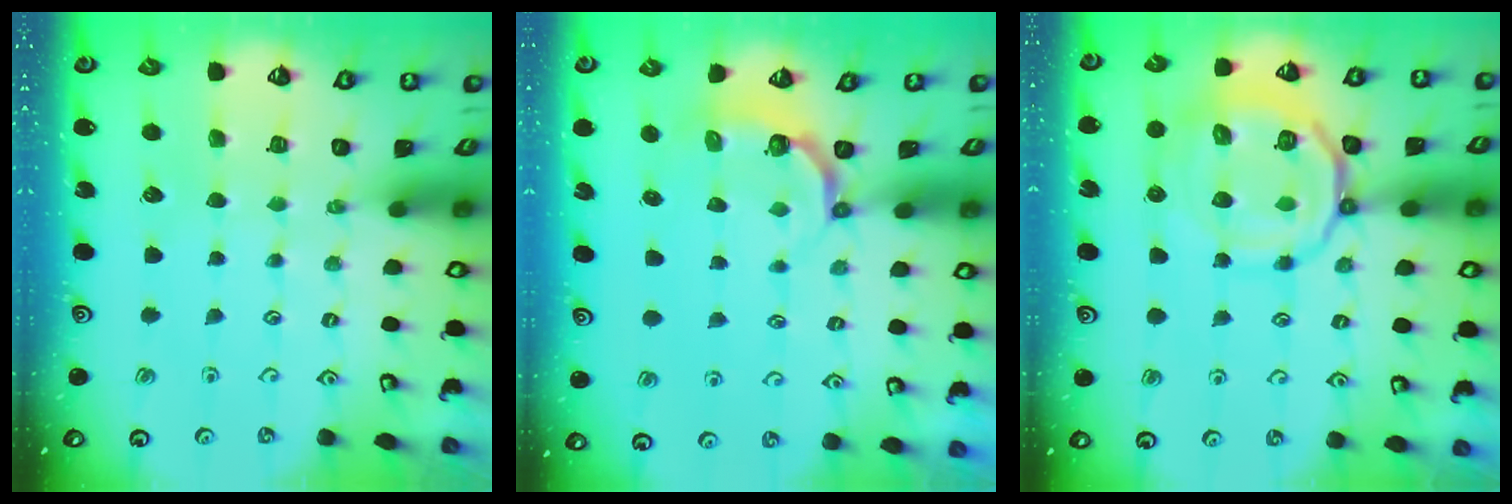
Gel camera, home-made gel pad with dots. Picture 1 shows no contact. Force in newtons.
{"total": 4.9, "press": 3.8, "slide": 3.0}
{"total": 14.0, "press": 13.9, "slide": 1.6}